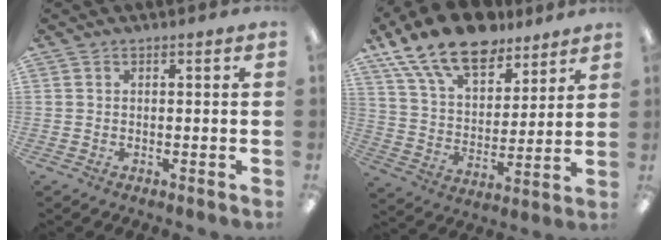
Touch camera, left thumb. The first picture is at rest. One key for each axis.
{"total": 17.6, "fx": 12.9, "fy": 8.4, "fz": 8.5, "tx": -0.158, "ty": -0.073, "tz": 0.233}